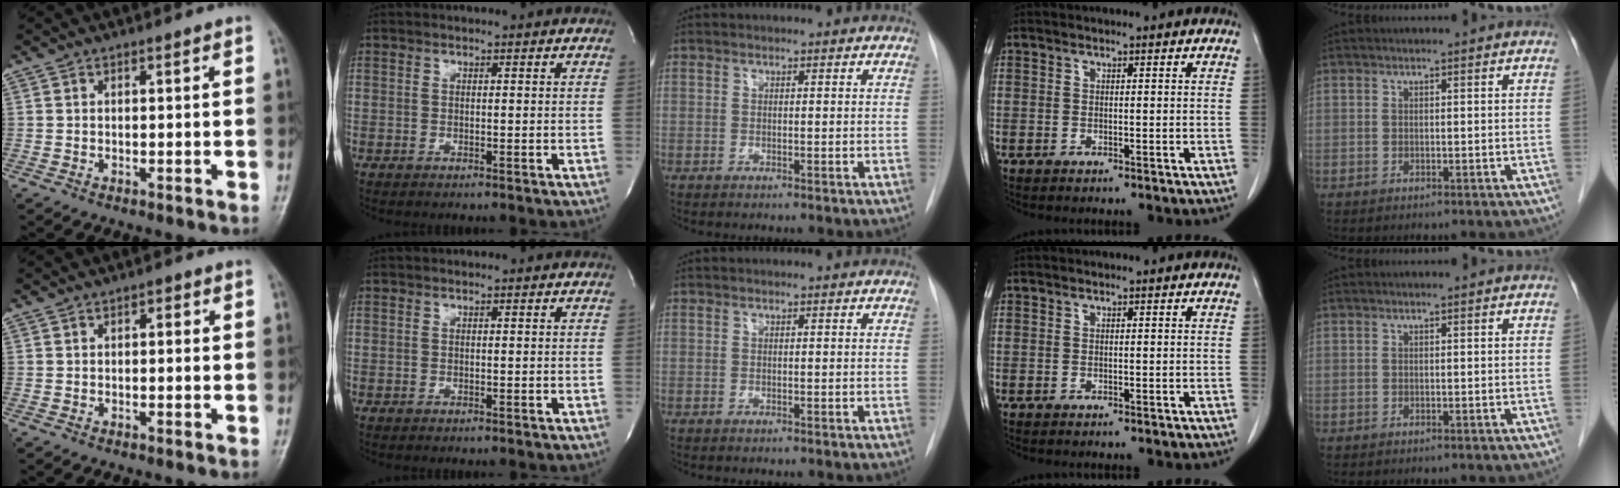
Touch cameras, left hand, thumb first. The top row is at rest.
{"thumb": {"total": 1.5, "force": [0.3, 0.9, 1.2], "torque": [-0.005, 0.003, -0.002]}}